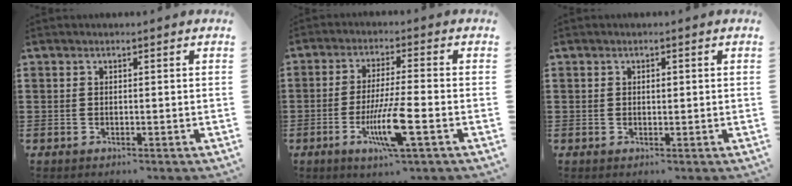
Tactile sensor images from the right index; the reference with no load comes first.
{"total": 9.1, "force": [-3.3, 1.1, 8.4], "torque": [-0.168, -0.016, -0.062]}
{"total": 0.8, "force": [0.1, 0.4, 0.6], "torque": [-0.013, 0.001, 0.003]}